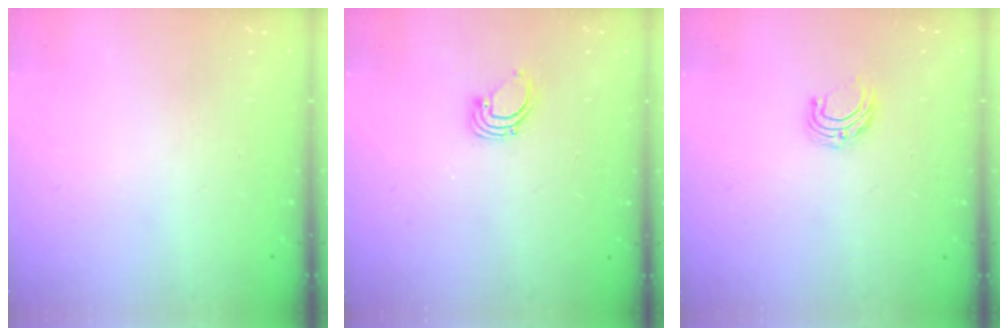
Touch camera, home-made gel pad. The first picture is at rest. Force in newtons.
{"total": 2.7, "press": 2.7, "slide": 0.1}
{"total": 5.6, "press": 5.6, "slide": 0.5}